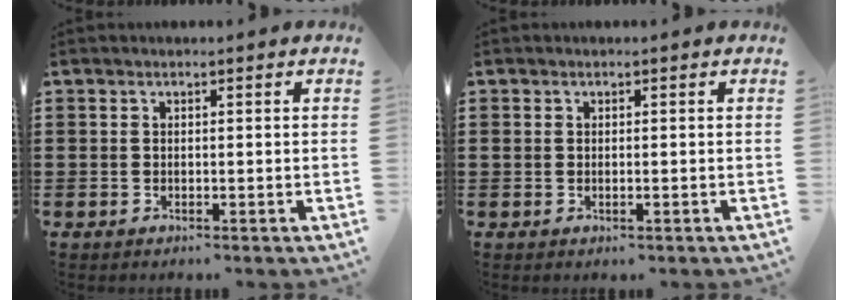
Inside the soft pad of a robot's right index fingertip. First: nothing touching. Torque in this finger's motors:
{"motor_torque": [0.20, 0.15, 0.03, 0.00]}